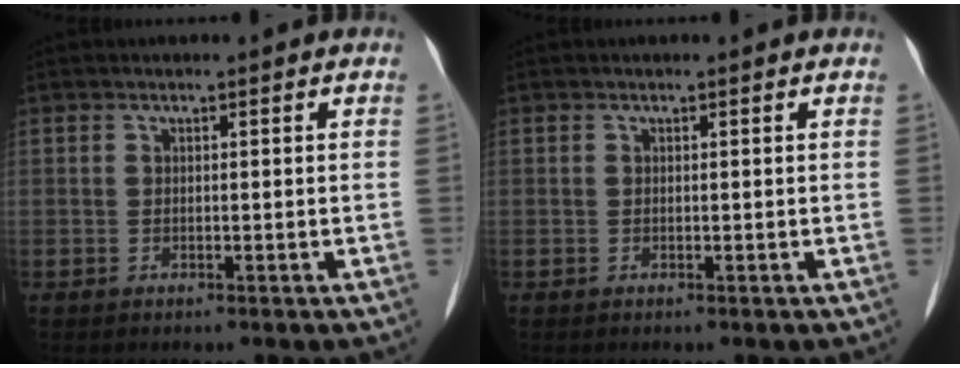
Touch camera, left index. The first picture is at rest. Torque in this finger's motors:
{"motor_torque": [0.00, 0.00, 0.00, 0.00]}